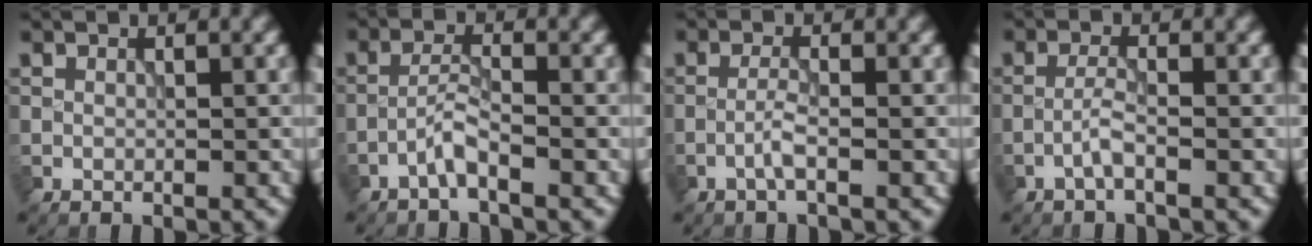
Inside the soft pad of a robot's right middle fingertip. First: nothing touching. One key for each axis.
{"total": 2.0, "fx": -1.5, "fy": 0.1, "fz": 1.4, "tx": -0.029, "ty": 0.009, "tz": -0.035}
{"total": 1.6, "fx": -0.8, "fy": 0.1, "fz": 1.4, "tx": -0.030, "ty": 0.007, "tz": -0.020}
{"total": 1.7, "fx": -0.9, "fy": 0.1, "fz": 1.4, "tx": -0.029, "ty": 0.008, "tz": -0.024}